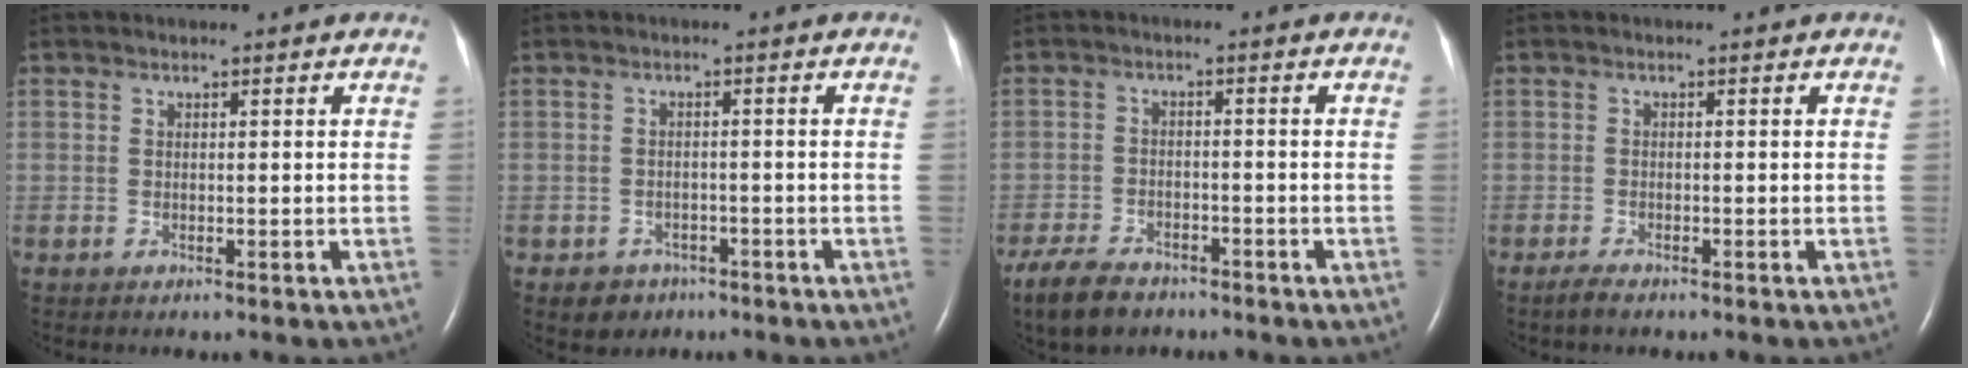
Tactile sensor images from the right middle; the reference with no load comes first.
{"total": 3.1, "force": [-1.9, 2.4, 0.2], "torque": [-0.011, 0.010, -0.021]}
{"total": 7.5, "force": [-5.9, 3.3, 3.3], "torque": [-0.069, -0.010, -0.100]}
{"total": 1.4, "force": [-1.2, 0.2, 0.8], "torque": [-0.030, -0.005, -0.022]}